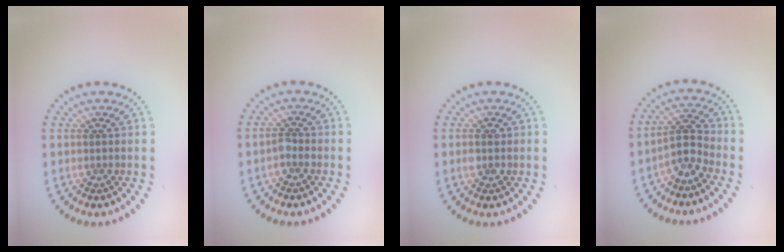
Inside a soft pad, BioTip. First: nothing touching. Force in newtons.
{"total": 1.2, "press": 1.1, "slide": 0.4}
{"total": 1.2, "press": 1.2, "slide": 0.3}
{"total": 2.6, "press": 2.0, "slide": 1.6}